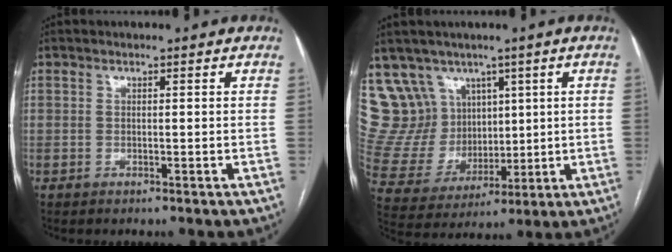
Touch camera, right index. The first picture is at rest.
{"total": 13.3, "force": [8.0, 10.1, 3.2], "torque": [-0.081, 0.053, 0.181]}